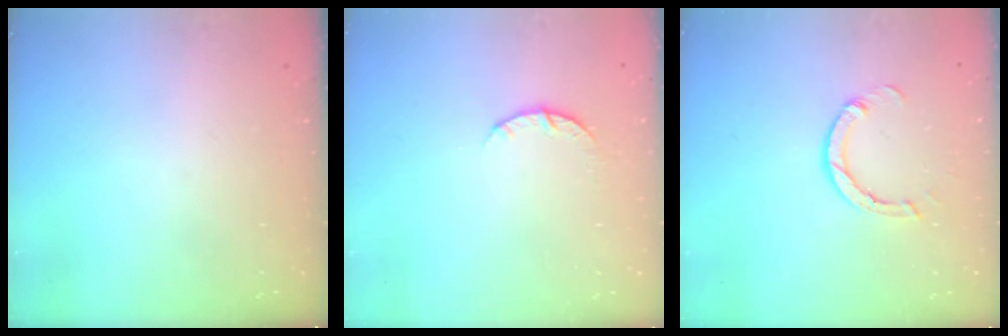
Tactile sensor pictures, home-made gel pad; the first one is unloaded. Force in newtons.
{"total": 4.3, "press": 4.2, "slide": 0.6}
{"total": 3.4, "press": 3.4, "slide": 0.2}